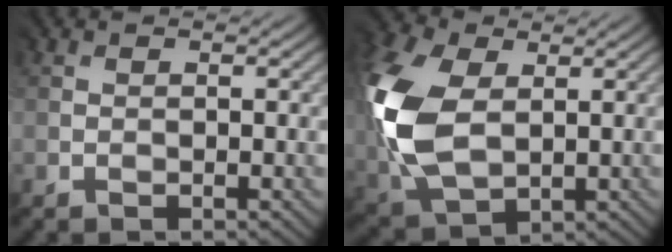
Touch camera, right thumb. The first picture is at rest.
{"total": 12.3, "force": [1.9, 8.7, 8.5], "torque": [-0.268, -0.002, 0.045]}